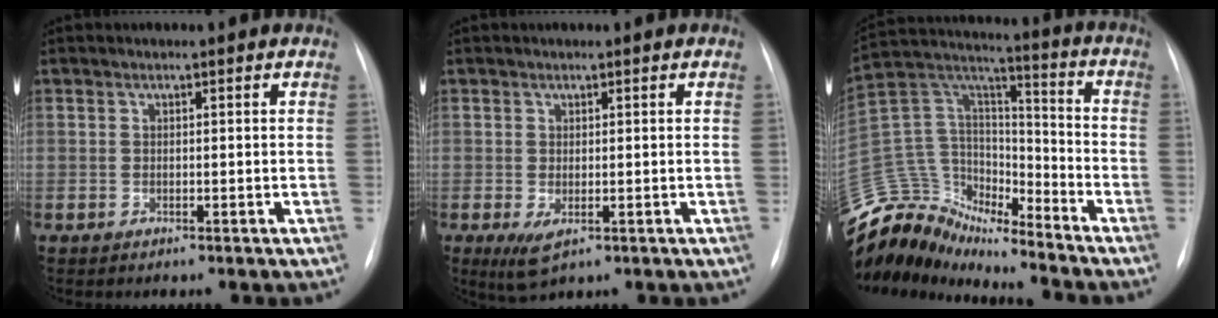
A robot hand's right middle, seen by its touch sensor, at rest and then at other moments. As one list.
[{"total": 3.0, "force": [-0.9, 1.3, 2.6], "torque": [-0.047, -0.010, -0.004]}, {"total": 16.3, "force": [-15.5, 4.7, 2.0], "torque": [-0.044, 0.074, -0.284]}]